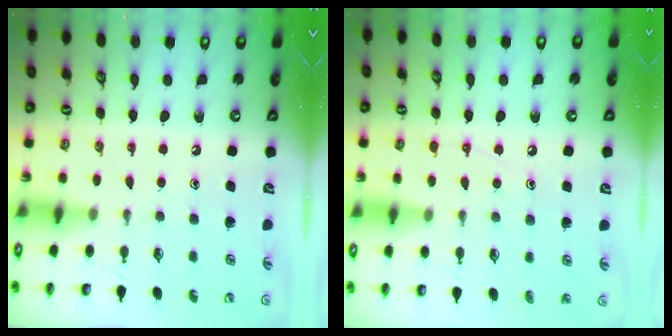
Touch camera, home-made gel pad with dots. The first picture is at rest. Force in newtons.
{"total": 6.1, "press": 6.1, "slide": 0.7}